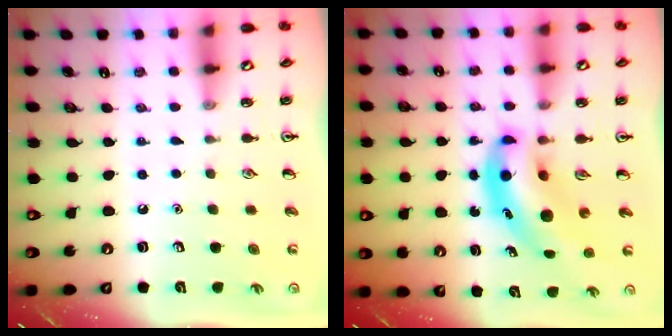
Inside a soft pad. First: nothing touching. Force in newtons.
{"total": 8.9, "press": 8.5, "slide": 2.5}